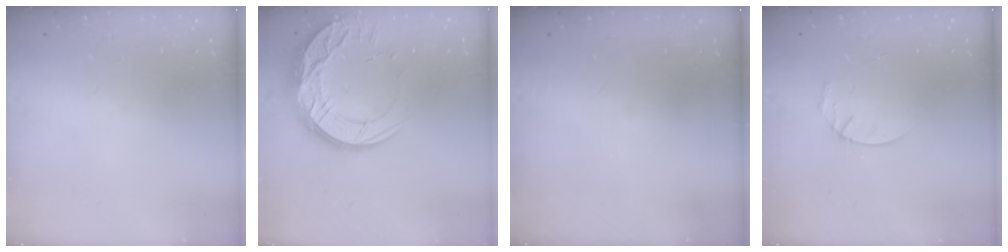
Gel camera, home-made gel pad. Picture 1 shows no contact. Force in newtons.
{"total": 16.5, "press": 16.5, "slide": 1.4}
{"total": 0.0}
{"total": 3.6, "press": 3.6, "slide": 0.4}